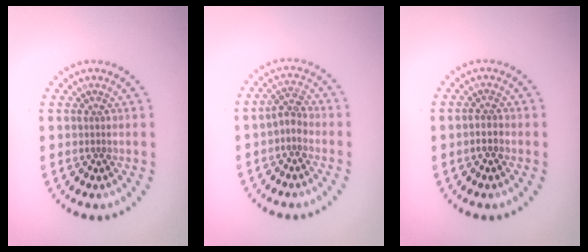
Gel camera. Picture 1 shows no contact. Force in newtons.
{"total": 1.9, "press": 1.6, "slide": 0.9}
{"total": 1.2, "press": 1.0, "slide": 0.7}